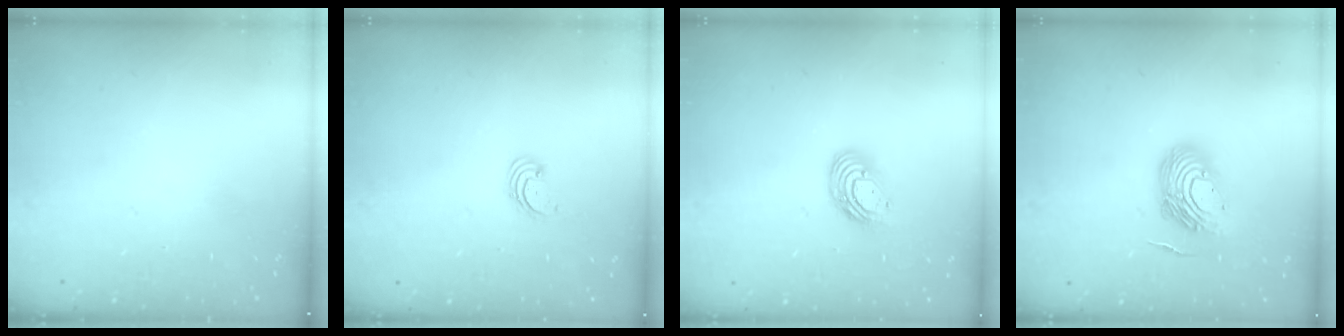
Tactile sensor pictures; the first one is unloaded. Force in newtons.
{"total": 1.7, "press": 1.7, "slide": 0.2}
{"total": 10.1, "press": 10.1, "slide": 0.9}
{"total": 13.3, "press": 13.1, "slide": 2.3}